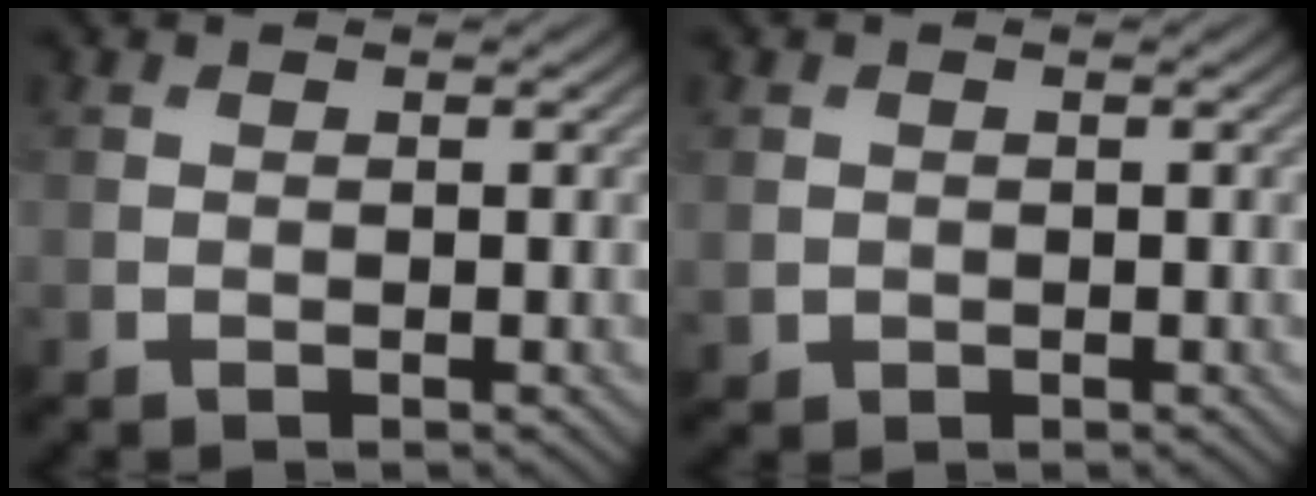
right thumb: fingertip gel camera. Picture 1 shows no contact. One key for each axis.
{"total": 1.4, "fx": 0.0, "fy": 1.3, "fz": 0.3, "tx": -0.009, "ty": -0.008, "tz": 0.001}